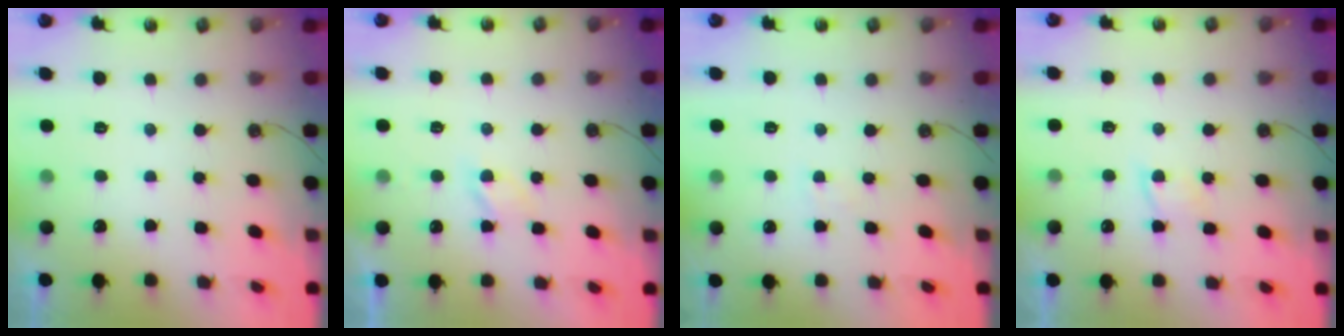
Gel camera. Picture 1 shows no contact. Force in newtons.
{"total": 2.9, "press": 2.8, "slide": 0.6}
{"total": 3.8, "press": 3.8, "slide": 0.3}
{"total": 4.6, "press": 4.6, "slide": 0.5}